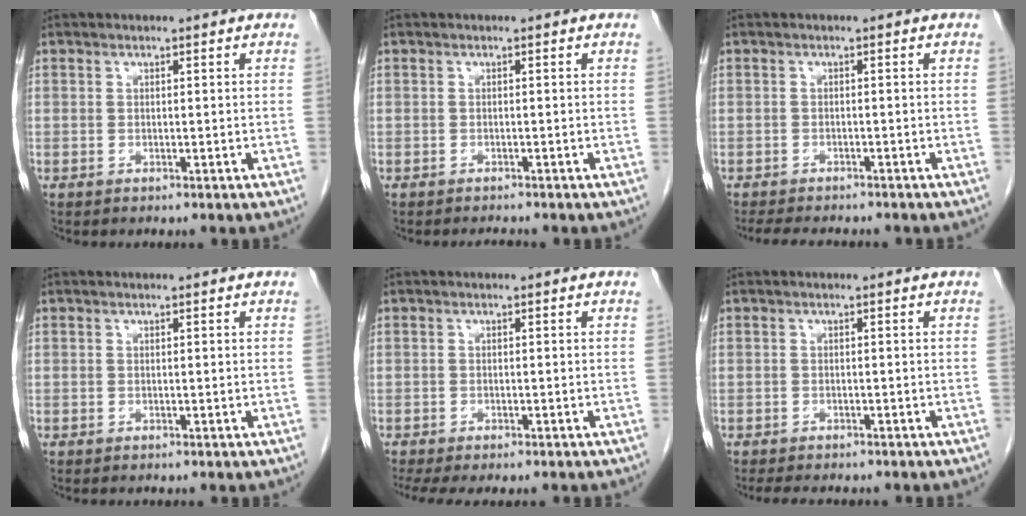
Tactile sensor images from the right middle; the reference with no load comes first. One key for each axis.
{"total": 1.2, "fx": -1.1, "fy": 0.0, "fz": 0.2, "tx": -0.006, "ty": -0.004, "tz": -0.013}
{"total": 7.9, "fx": -6.9, "fy": 1.9, "fz": 3.3, "tx": -0.049, "ty": -0.007, "tz": -0.097}
{"total": 0.0}
{"total": 6.2, "fx": -5.0, "fy": 1.6, "fz": 3.3, "tx": -0.049, "ty": -0.003, "tz": -0.075}
{"total": 5.9, "fx": -5.1, "fy": 1.7, "fz": 2.6, "tx": -0.035, "ty": -0.008, "tz": -0.068}